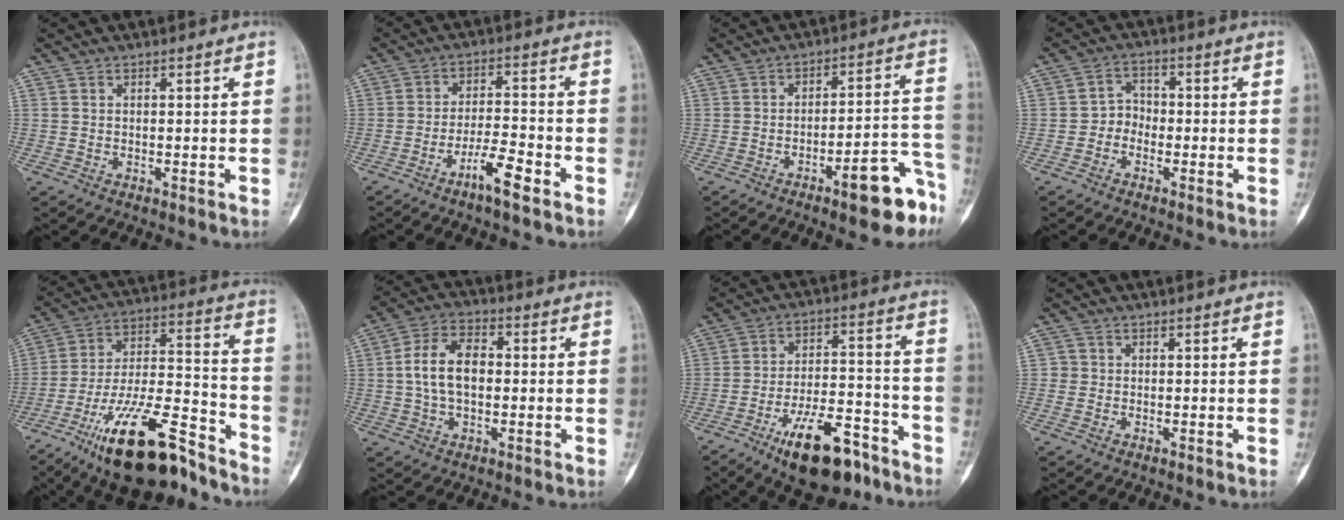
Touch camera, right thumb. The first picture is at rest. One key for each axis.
{"total": 6.7, "fx": -4.2, "fy": 1.0, "fz": 5.1, "tx": -0.096, "ty": 0.028, "tz": -0.076}
{"total": 12.4, "fx": -7.3, "fy": 3.3, "fz": 9.5, "tx": -0.101, "ty": 0.065, "tz": -0.100}
{"total": 3.4, "fx": -1.5, "fy": 2.8, "fz": 1.3, "tx": 0.002, "ty": 0.019, "tz": -0.039}
{"total": 22.4, "fx": -15.1, "fy": 7.1, "fz": 14.9, "tx": -0.255, "ty": 0.083, "tz": -0.258}
{"total": 9.6, "fx": 0.2, "fy": 5.9, "fz": 7.6, "tx": -0.136, "ty": 0.022, "tz": -0.003}
{"total": 16.1, "fx": -10.1, "fy": 6.4, "fz": 10.8, "tx": -0.155, "ty": 0.073, "tz": -0.157}
{"total": 0.8, "fx": -0.3, "fy": 0.7, "fz": 0.1, "tx": 0.001, "ty": 0.002, "tz": -0.010}